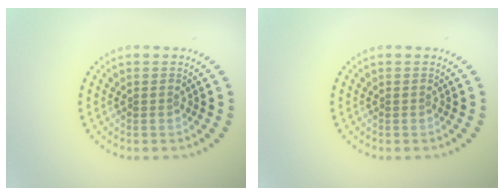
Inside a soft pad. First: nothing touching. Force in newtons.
{"total": 0.0}